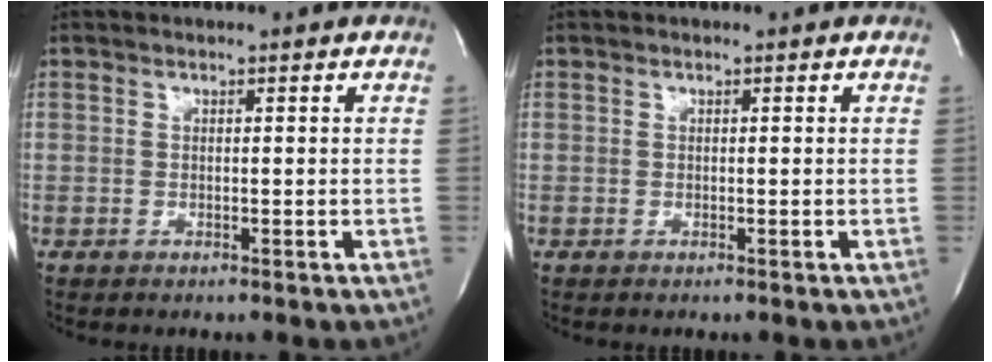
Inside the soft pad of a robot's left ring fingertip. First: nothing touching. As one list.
[{"total": 0.0}]